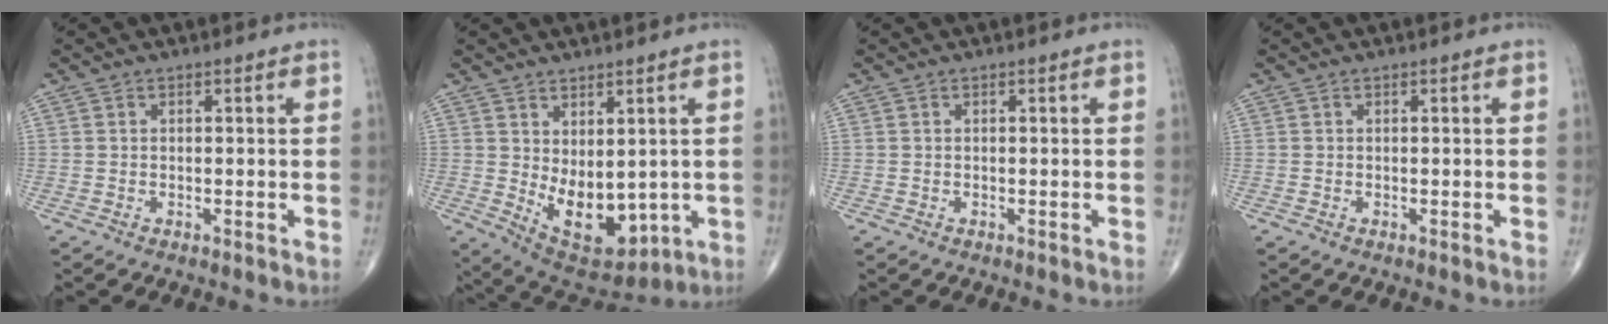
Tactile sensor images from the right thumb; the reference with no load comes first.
{"total": 11.7, "force": [-0.4, 6.6, 9.7], "torque": [-0.119, -0.021, 0.025]}
{"total": 0.0}
{"total": 0.0}